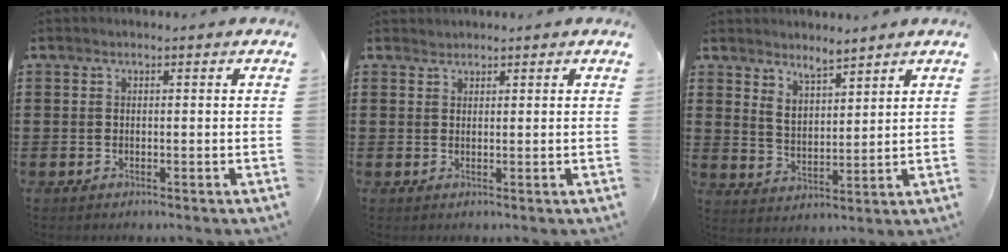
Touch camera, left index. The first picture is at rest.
{"total": 1.1, "force": [1.0, 0.3, -0.1], "torque": [-0.001, 0.000, 0.021]}
{"total": 4.6, "force": [4.3, 1.2, 1.0], "torque": [-0.026, -0.012, 0.078]}